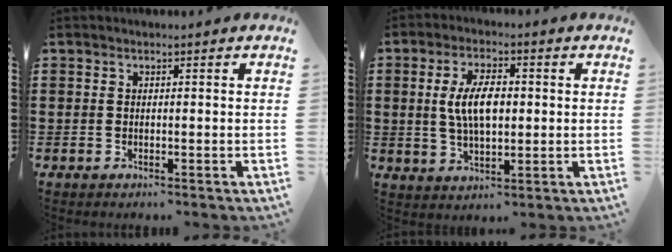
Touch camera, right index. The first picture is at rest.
{"total": 7.1, "force": [0.5, 3.2, 6.4], "torque": [-0.124, 0.005, 0.004]}